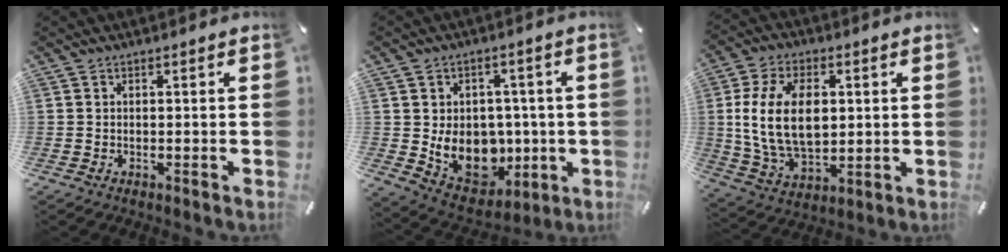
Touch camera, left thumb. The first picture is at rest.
{"total": 13.2, "force": [-1.0, 11.2, 6.9], "torque": [-0.116, -0.017, -0.006]}
{"total": 15.9, "force": [1.9, 10.4, 11.8], "torque": [-0.256, 0.003, 0.032]}